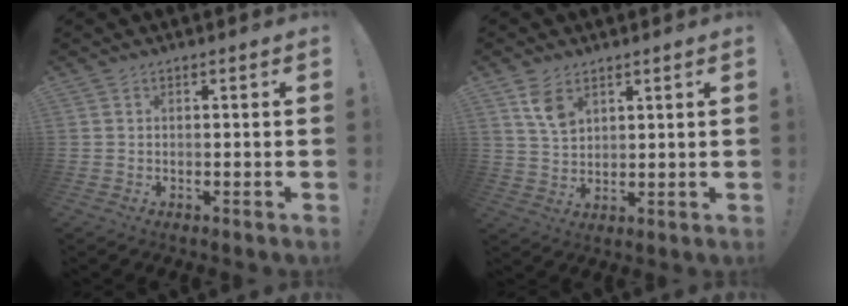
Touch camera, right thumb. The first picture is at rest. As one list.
[{"total": 6.7, "force": [3.9, 3.9, 3.9], "torque": [-0.057, -0.020, 0.071]}]